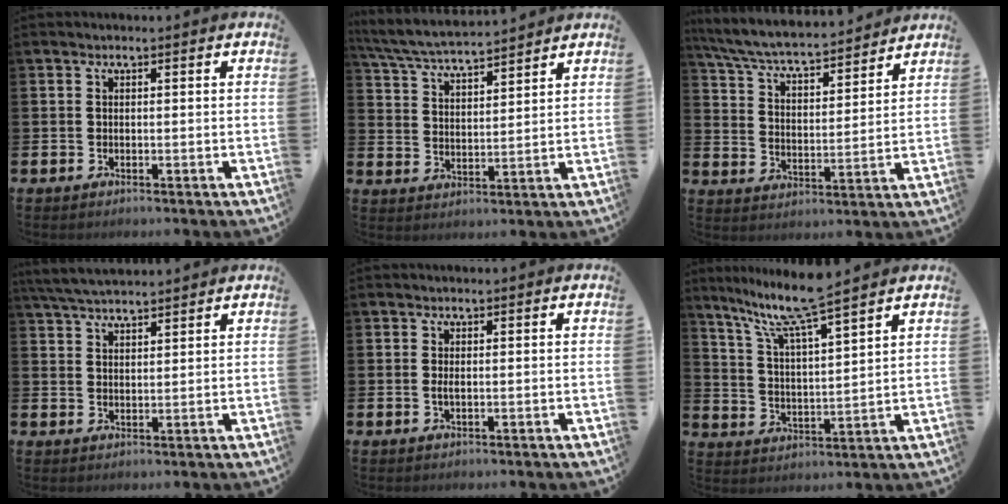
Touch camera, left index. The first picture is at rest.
{"total": 5.7, "force": [5.6, 0.4, 1.1], "torque": [-0.045, -0.034, 0.097]}
{"total": 6.7, "force": [6.4, 0.8, 1.9], "torque": [-0.068, -0.050, 0.107]}
{"total": 4.7, "force": [4.5, 0.6, 1.2], "torque": [-0.031, -0.017, 0.082]}
{"total": 0.8, "force": [0.0, 0.2, 0.8], "torque": [-0.013, 0.000, -0.002]}
{"total": 9.6, "force": [8.6, 0.3, 4.3], "torque": [-0.106, -0.046, 0.150]}